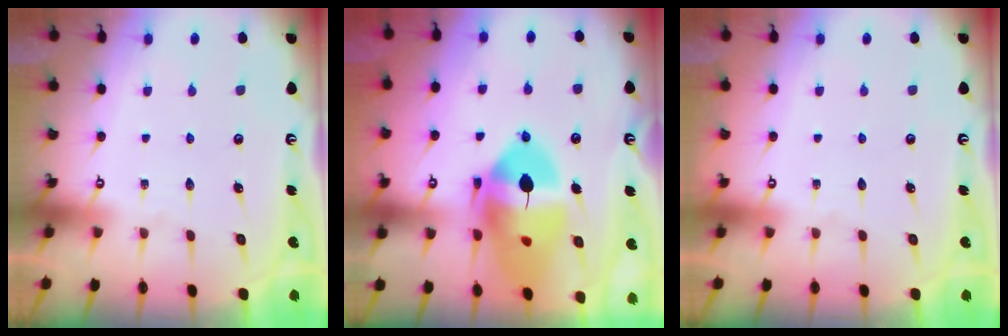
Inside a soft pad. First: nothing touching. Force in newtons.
{"total": 20.8, "press": 20.7, "slide": 2.6}
{"total": 0.0}